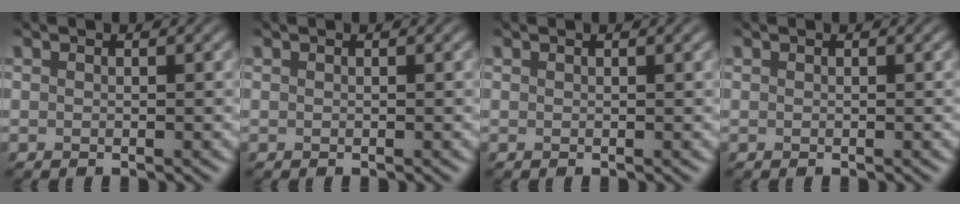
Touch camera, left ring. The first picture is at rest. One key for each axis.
{"total": 0.0}
{"total": 1.3, "fx": 0.8, "fy": 0.5, "fz": 0.9, "tx": -0.005, "ty": 0.010, "tz": 0.002}
{"total": 0.0}